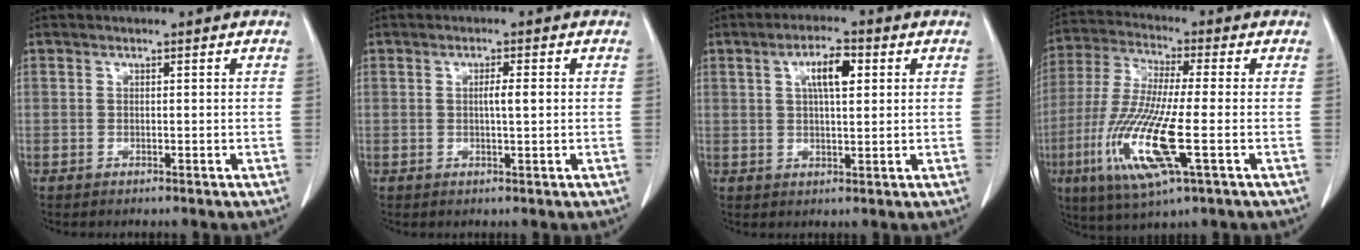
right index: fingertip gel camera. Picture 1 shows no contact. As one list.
[{"total": 2.7, "force": [0.2, 0.5, 2.7], "torque": [-0.050, 0.002, 0.005]}, {"total": 6.1, "force": [1.9, 1.9, 5.5], "torque": [-0.100, 0.008, 0.035]}, {"total": 15.4, "force": [-4.7, 1.9, 14.6], "torque": [-0.314, -0.026, -0.088]}]